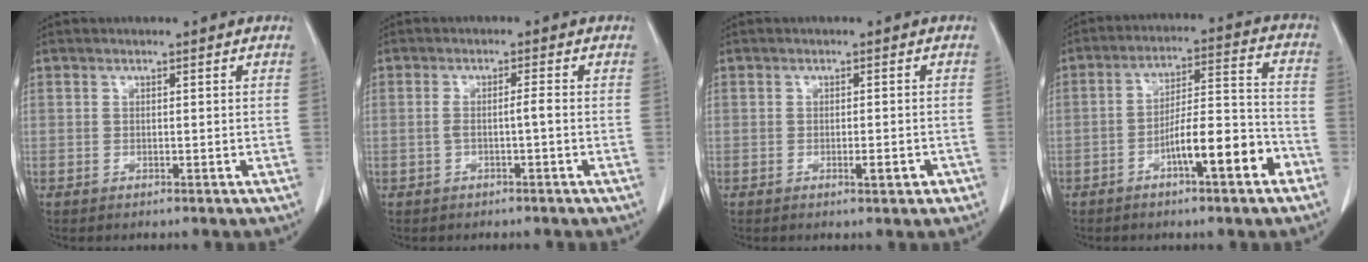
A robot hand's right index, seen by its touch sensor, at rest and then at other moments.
{"total": 2.1, "force": [-0.6, -0.2, 2.0], "torque": [-0.036, 0.003, -0.009]}
{"total": 2.4, "force": [-1.1, 0.6, 2.1], "torque": [-0.031, -0.002, -0.014]}
{"total": 11.2, "force": [-5.5, 1.5, 9.6], "torque": [-0.153, 0.021, -0.087]}